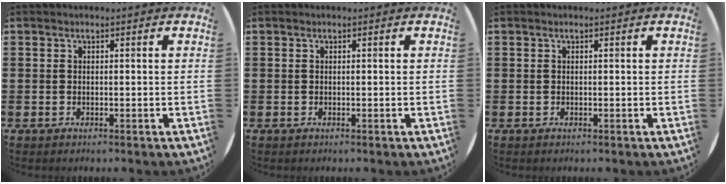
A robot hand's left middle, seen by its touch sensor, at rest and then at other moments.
{"total": 0.0}
{"total": 0.0}